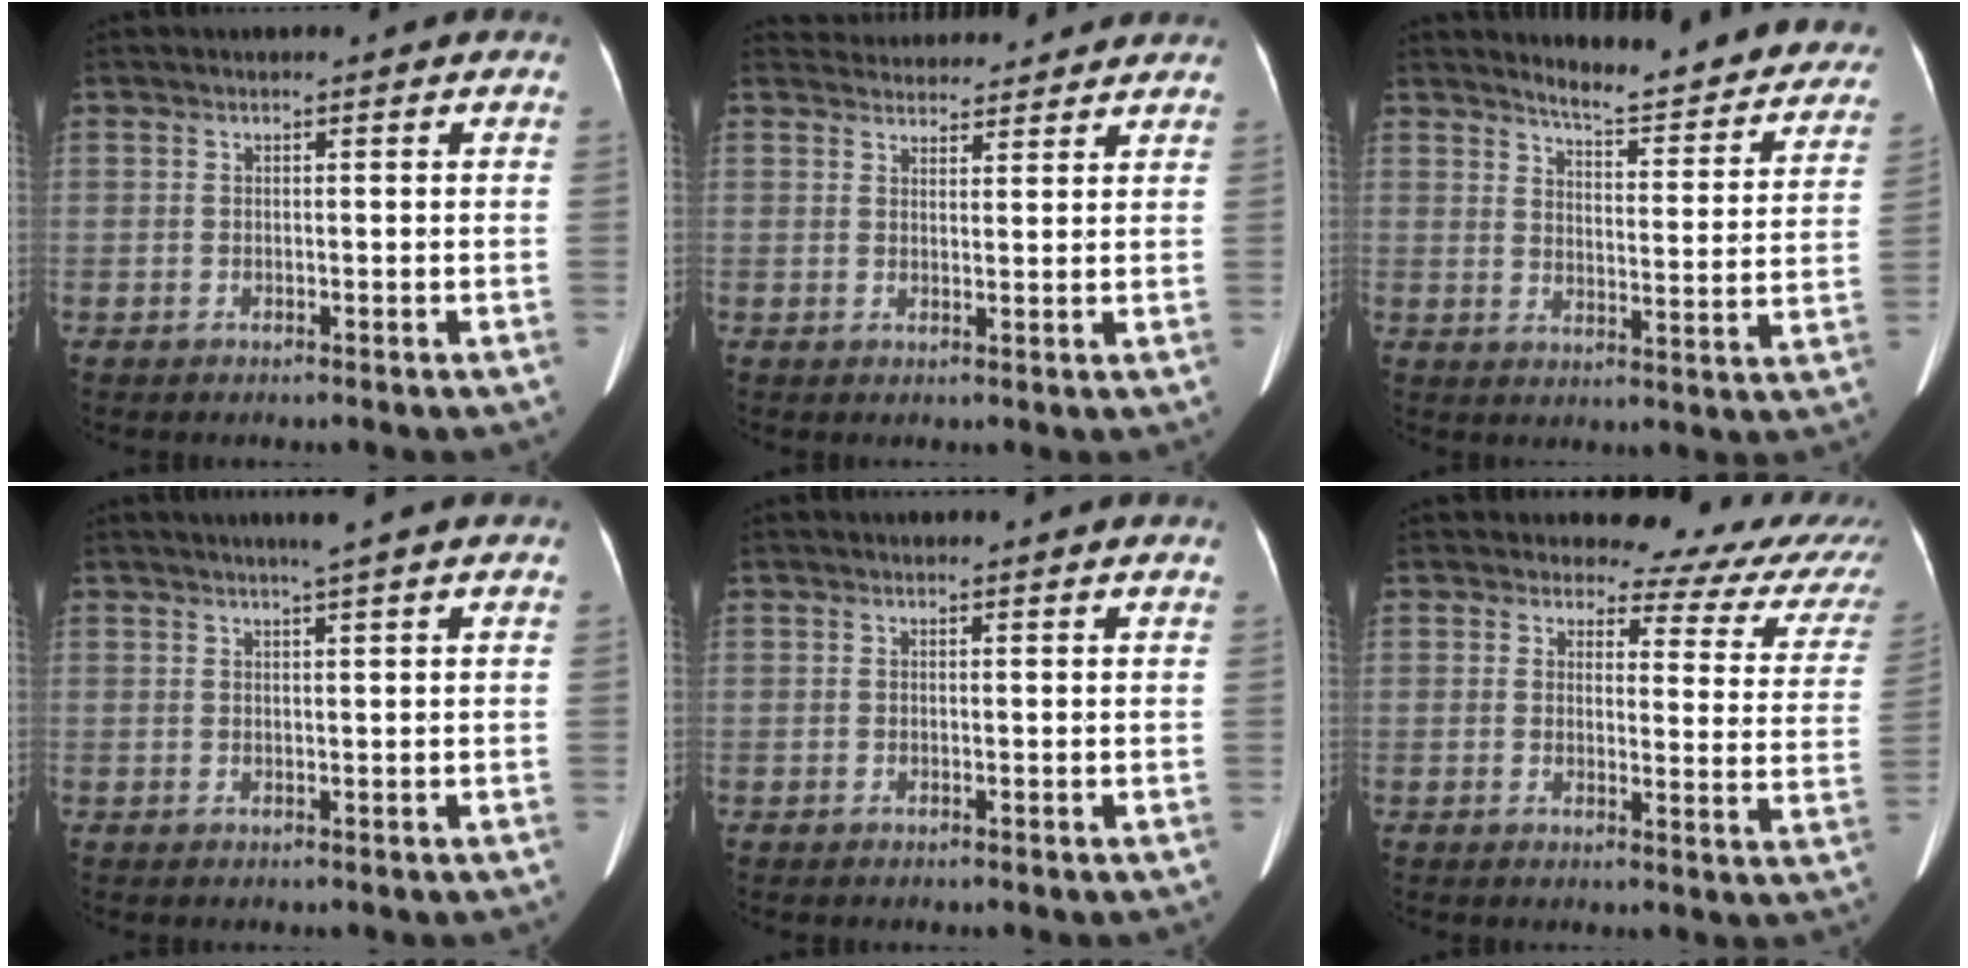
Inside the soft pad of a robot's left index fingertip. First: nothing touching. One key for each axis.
{"total": 8.9, "fx": 8.6, "fy": 2.0, "fz": 1.2, "tx": -0.011, "ty": 0.029, "tz": 0.110}
{"total": 18.0, "fx": 16.8, "fy": 2.9, "fz": 5.7, "tx": -0.059, "ty": -0.067, "tz": 0.193}
{"total": 2.6, "fx": 1.9, "fy": -0.7, "fz": 1.5, "tx": -0.021, "ty": 0.003, "tz": 0.033}
{"total": 1.1, "fx": 1.1, "fy": 0.0, "fz": 0.2, "tx": -0.012, "ty": 0.002, "tz": 0.009}
{"total": 13.0, "fx": 12.1, "fy": 4.3, "fz": 2.2, "tx": 0.013, "ty": -0.055, "tz": 0.098}